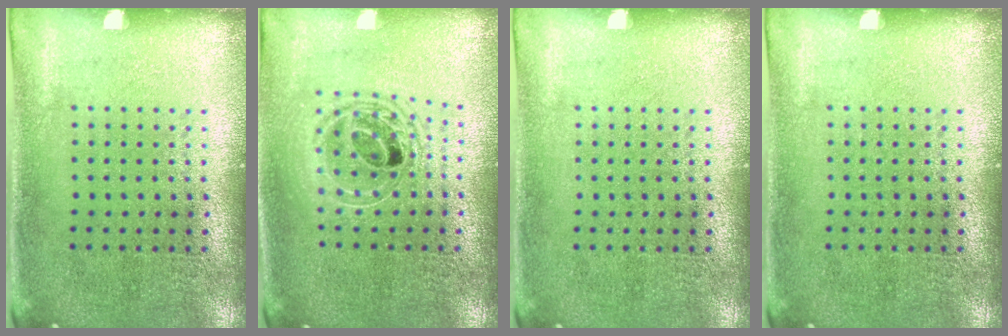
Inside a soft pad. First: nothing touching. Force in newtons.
{"total": 1.6, "press": 1.4, "slide": 0.9}
{"total": 0.0}
{"total": 0.0}